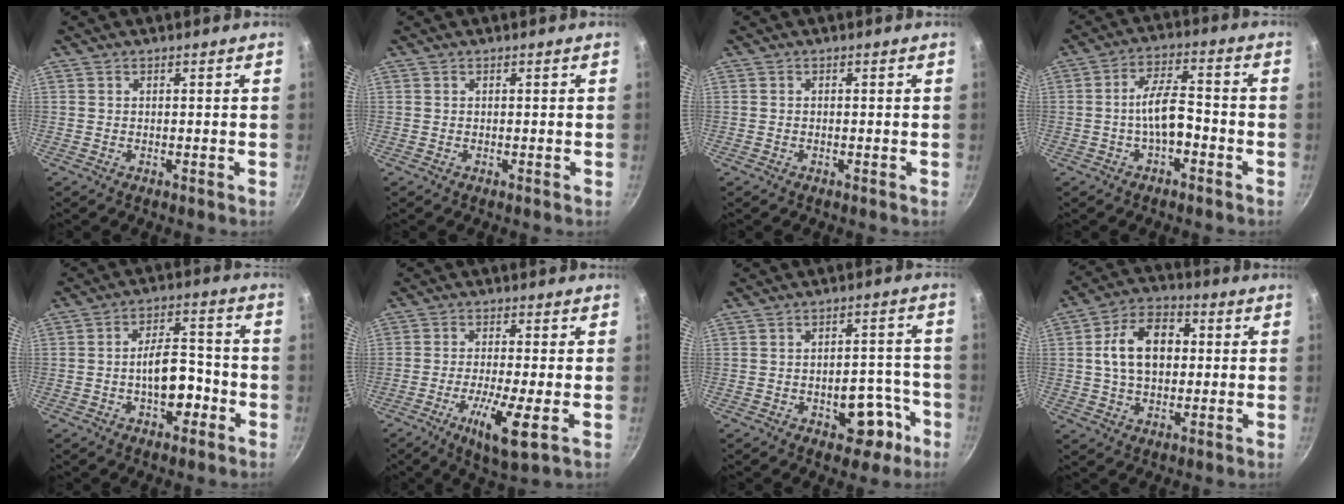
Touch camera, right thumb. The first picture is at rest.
{"total": 0.0}
{"total": 0.0}
{"total": 7.4, "force": [-2.4, 3.2, 6.2], "torque": [-0.099, 0.037, -0.045]}
{"total": 9.4, "force": [-3.2, 4.9, 7.4], "torque": [-0.082, 0.038, -0.050]}
{"total": 9.1, "force": [-3.0, 1.4, 8.5], "torque": [-0.162, -0.004, -0.056]}
{"total": 9.0, "force": [-4.1, 5.3, 6.0], "torque": [-0.034, 0.039, -0.046]}
{"total": 12.4, "force": [1.4, 8.5, 9.0], "torque": [-0.122, 0.020, 0.012]}